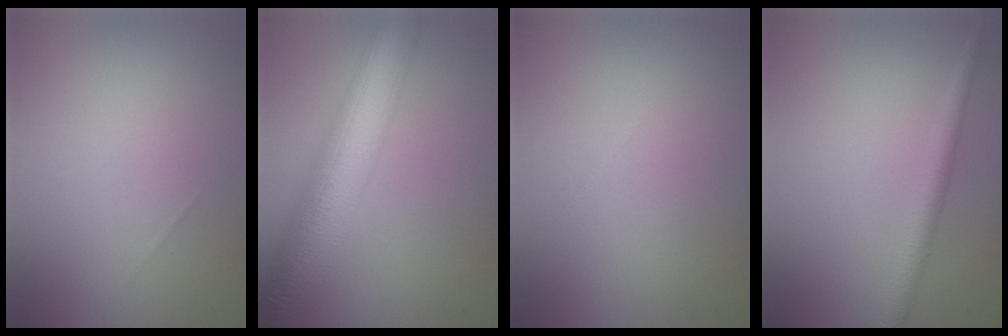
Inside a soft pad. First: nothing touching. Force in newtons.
{"total": 10.6, "press": 10.6, "slide": 0.6}
{"total": 0.0}
{"total": 2.8, "press": 2.8, "slide": 0.2}